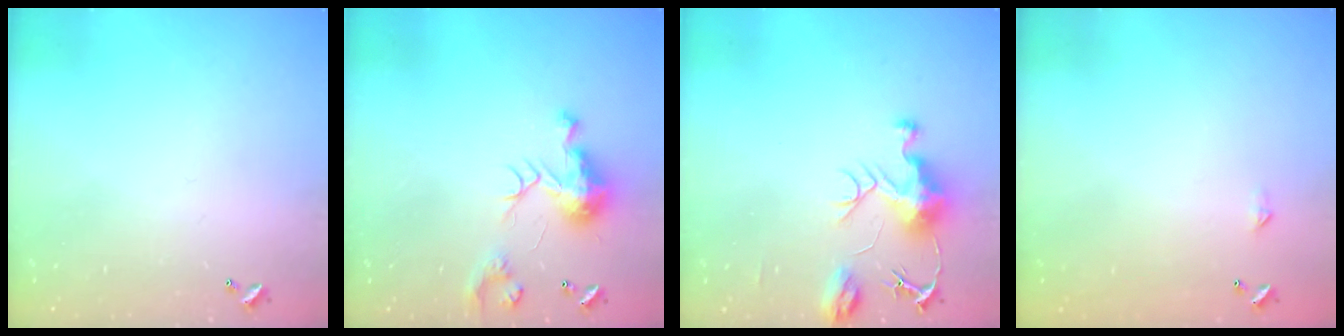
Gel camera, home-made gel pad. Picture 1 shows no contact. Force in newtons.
{"total": 9.7, "press": 9.7, "slide": 0.8}
{"total": 9.2, "press": 9.2, "slide": 1.0}
{"total": 2.3, "press": 2.3, "slide": 0.4}